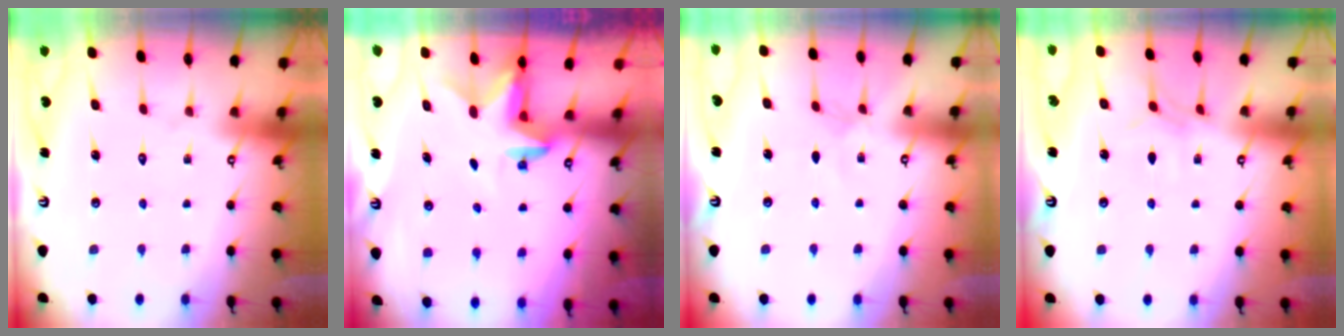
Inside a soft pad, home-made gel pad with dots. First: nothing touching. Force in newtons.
{"total": 2.5, "press": 2.4, "slide": 0.5}
{"total": 2.1, "press": 2.1, "slide": 0.3}
{"total": 3.3, "press": 3.3, "slide": 0.2}